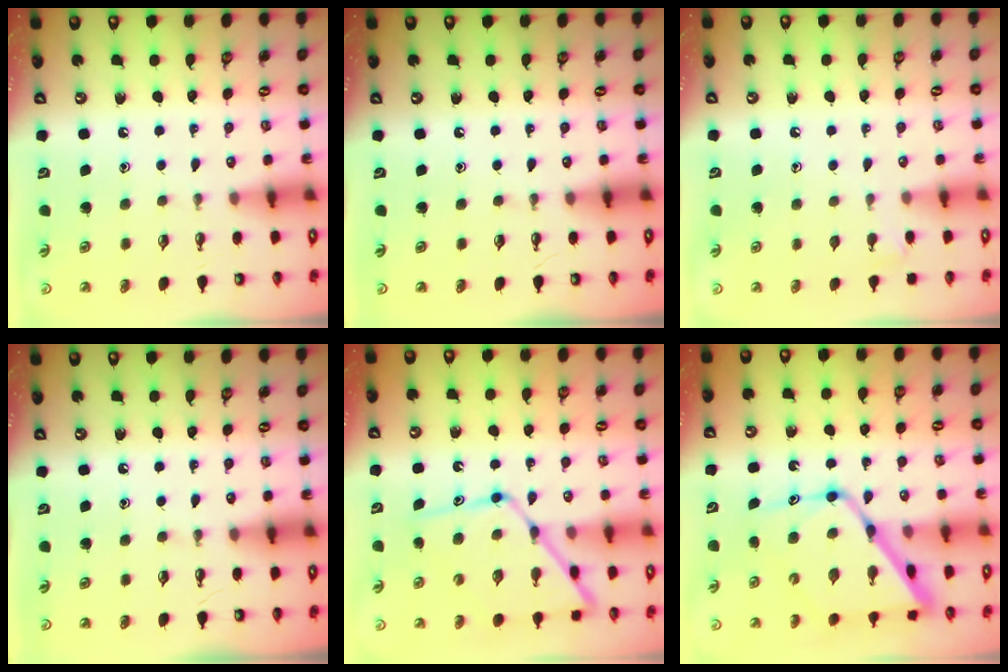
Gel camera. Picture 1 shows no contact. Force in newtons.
{"total": 0.0}
{"total": 3.5, "press": 3.5, "slide": 0.5}
{"total": 0.0}
{"total": 13.8, "press": 13.7, "slide": 1.3}
{"total": 17.3, "press": 17.2, "slide": 1.7}